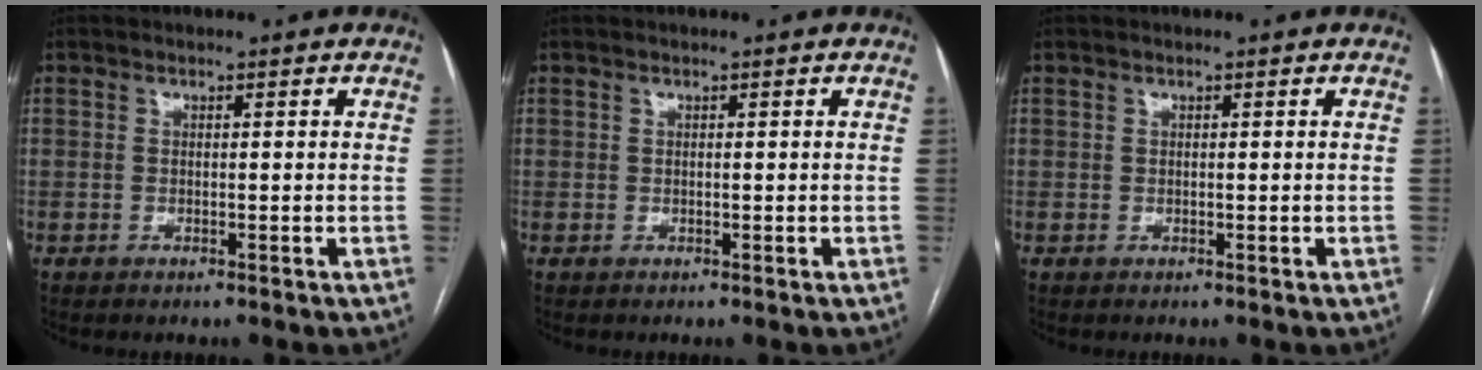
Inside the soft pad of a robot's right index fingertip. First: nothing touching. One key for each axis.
{"total": 0.0}
{"total": 0.0}